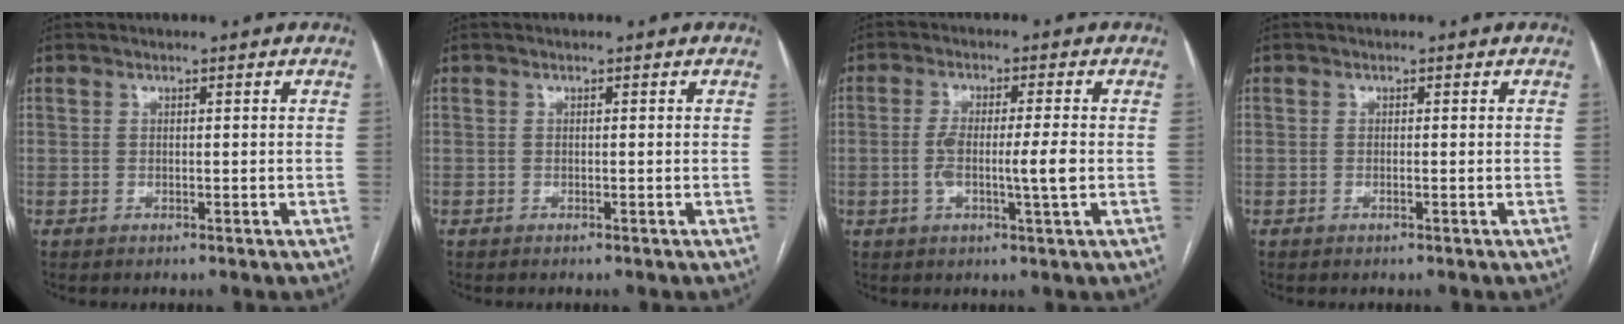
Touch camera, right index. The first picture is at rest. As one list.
[{"total": 0.0}, {"total": 6.2, "force": [-0.9, 0.1, 6.1], "torque": [-0.115, 0.001, -0.016]}, {"total": 0.0}]